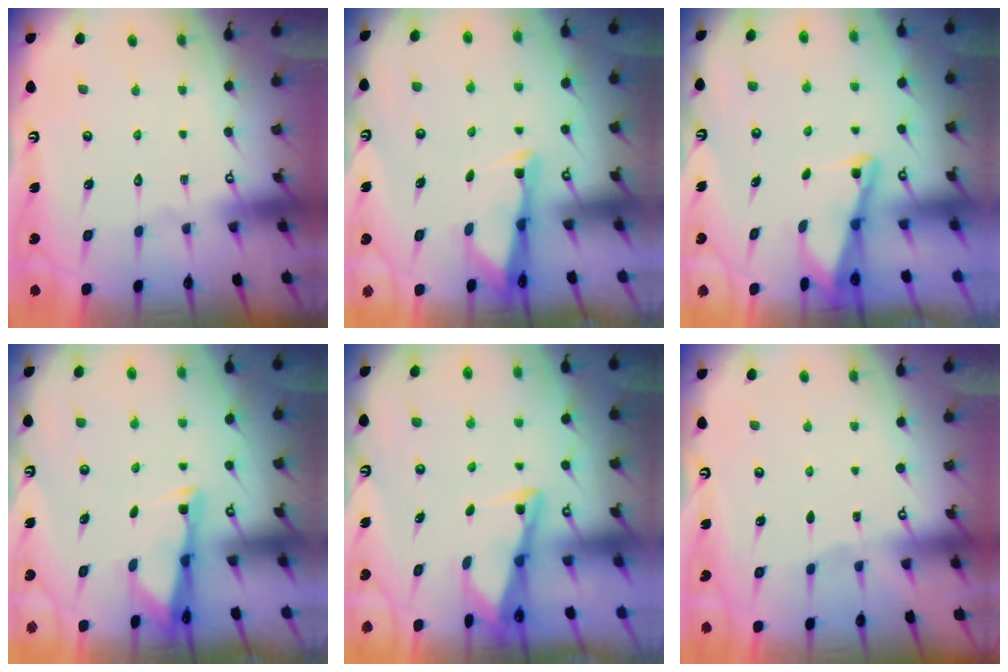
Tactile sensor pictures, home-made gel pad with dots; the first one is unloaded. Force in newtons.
{"total": 2.9, "press": 2.9, "slide": 0.4}
{"total": 2.2, "press": 2.2, "slide": 0.3}
{"total": 2.9, "press": 2.9, "slide": 0.4}
{"total": 2.9, "press": 2.8, "slide": 0.4}
{"total": 1.5, "press": 1.4, "slide": 0.2}